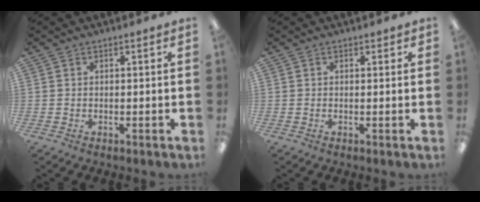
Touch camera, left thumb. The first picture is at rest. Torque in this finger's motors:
{"motor_torque": [-0.17, -0.29, -0.44, 0.21, 0.02]}